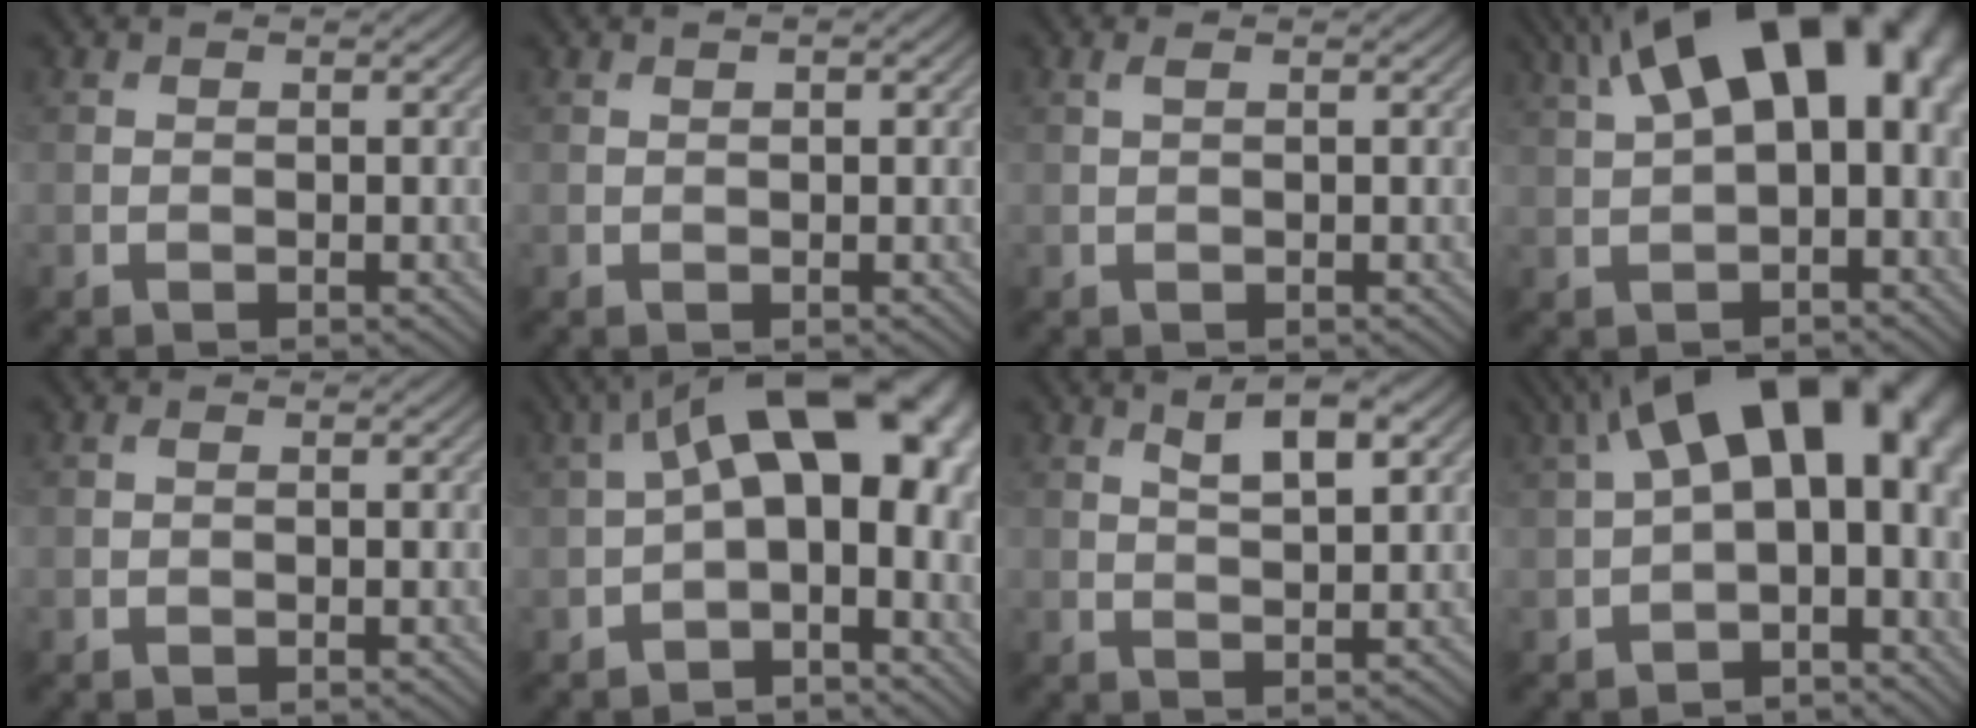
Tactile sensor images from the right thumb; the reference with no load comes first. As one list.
[{"total": 0.8, "force": [0.3, 0.2, 0.7], "torque": [-0.013, 0.002, 0.005]}, {"total": 0.6, "force": [0.3, 0.1, 0.5], "torque": [-0.015, 0.003, 0.008]}, {"total": 17.8, "force": [5.2, 9.0, 14.5], "torque": [-0.212, 0.041, 0.080]}, {"total": 0.0}, {"total": 13.8, "force": [1.0, 7.2, 11.7], "torque": [-0.193, 0.009, 0.017]}, {"total": 4.8, "force": [2.5, 1.3, 3.9], "torque": [-0.077, 0.004, 0.048]}, {"total": 17.2, "force": [3.6, 9.3, 14.0], "torque": [-0.207, 0.017, 0.070]}]